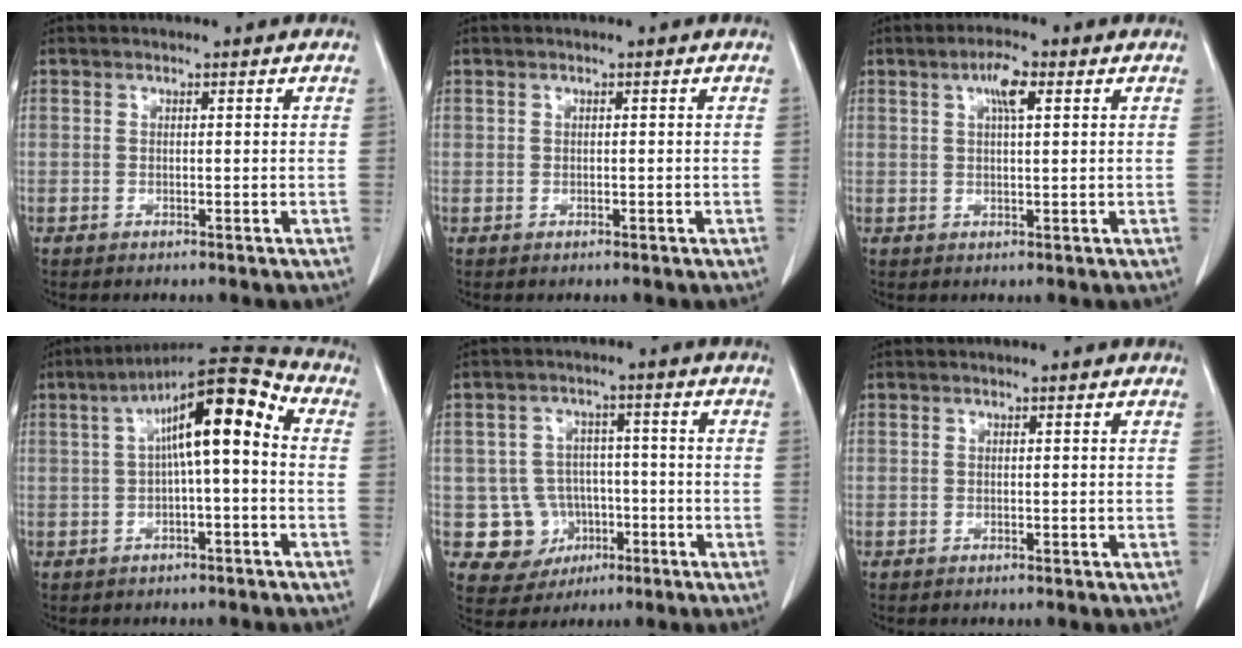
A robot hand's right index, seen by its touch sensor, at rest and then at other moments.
{"total": 0.0}
{"total": 3.8, "force": [1.6, 0.7, 3.4], "torque": [-0.065, 0.005, 0.028]}
{"total": 11.9, "force": [1.4, 2.2, 11.6], "torque": [-0.184, 0.046, 0.018]}
{"total": 8.1, "force": [-1.9, 7.7, 1.4], "torque": [-0.025, 0.017, -0.019]}
{"total": 0.0}